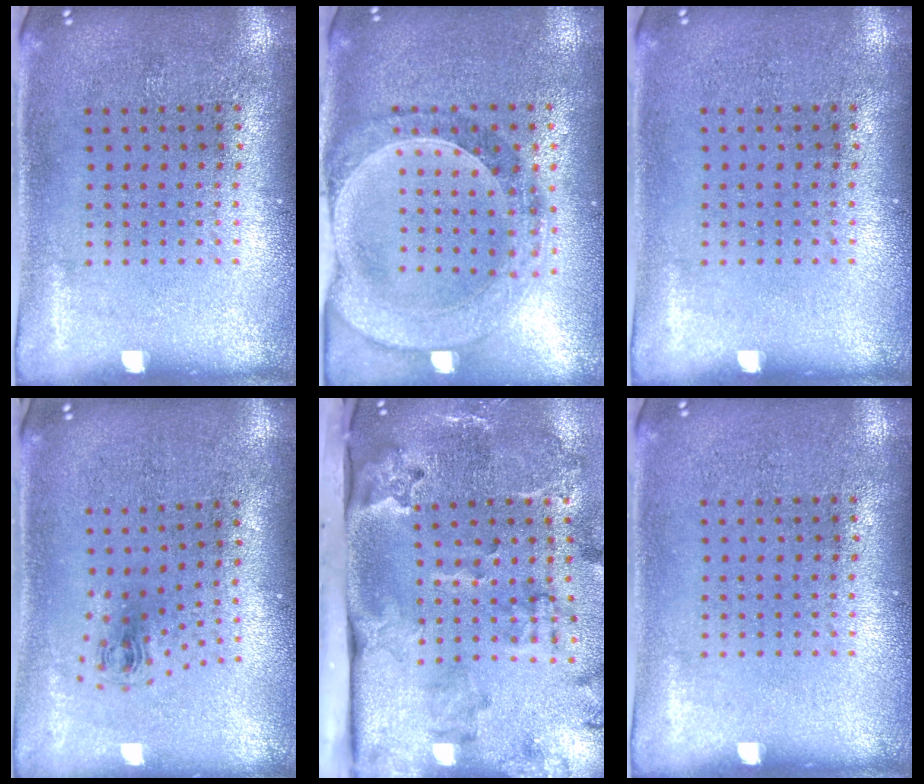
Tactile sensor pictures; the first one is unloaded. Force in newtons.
{"total": 1.5, "press": 1.4, "slide": 0.3}
{"total": 0.0}
{"total": 0.8, "press": 0.4, "slide": 0.7}
{"total": 4.0, "press": 2.7, "slide": 2.9}
{"total": 0.0}